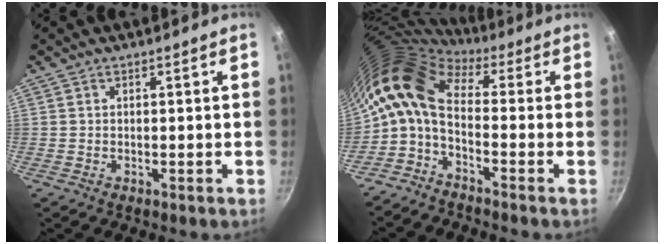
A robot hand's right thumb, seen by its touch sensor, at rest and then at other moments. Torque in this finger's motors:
{"motor_torque": [1.01, 1.72, 1.71, -1.06, 0.25]}